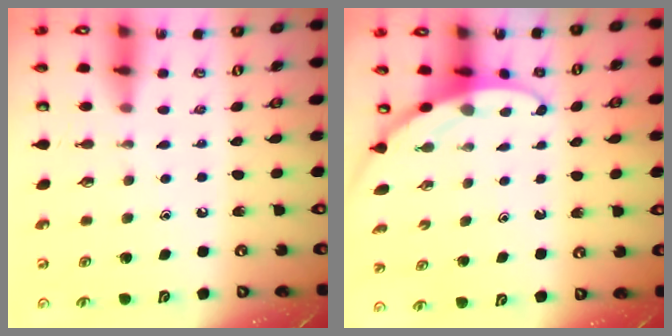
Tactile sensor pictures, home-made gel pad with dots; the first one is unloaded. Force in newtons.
{"total": 3.2, "press": 3.2, "slide": 0.1}